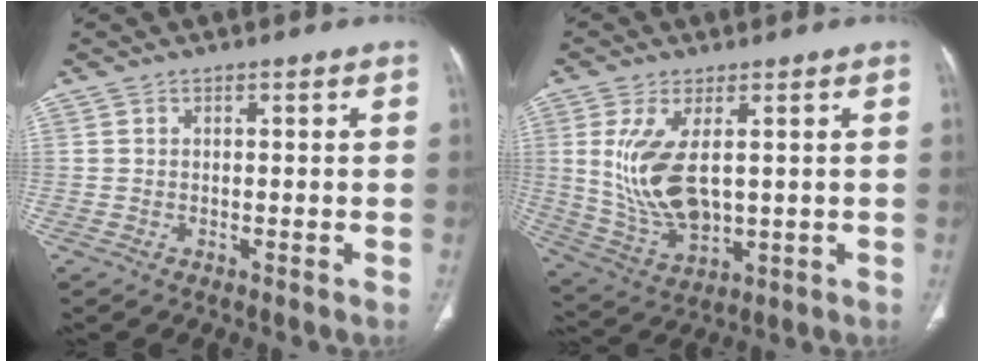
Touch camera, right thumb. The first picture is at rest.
{"total": 12.3, "force": [2.0, 5.9, 10.6], "torque": [-0.216, -0.016, 0.058]}